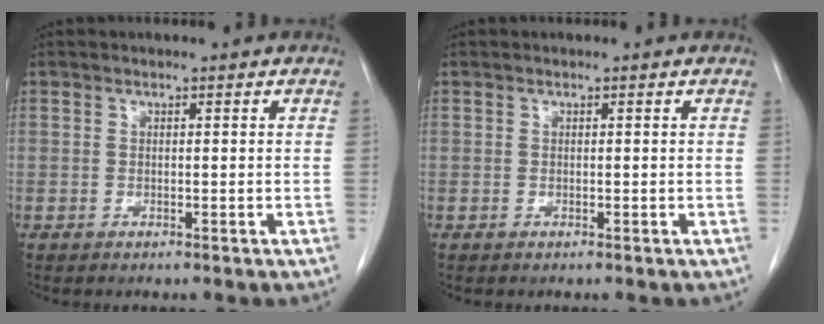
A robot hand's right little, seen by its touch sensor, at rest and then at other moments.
{"total": 0.0}